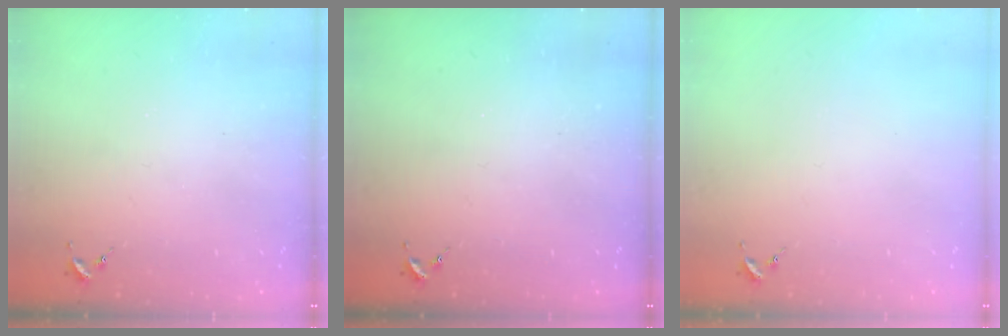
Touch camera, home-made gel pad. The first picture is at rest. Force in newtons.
{"total": 0.0}
{"total": 0.0}